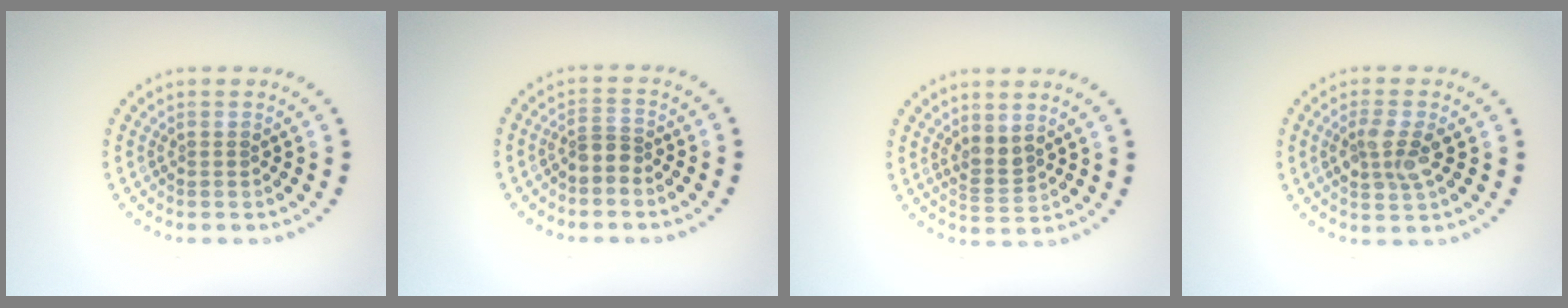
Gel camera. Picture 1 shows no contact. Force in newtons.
{"total": 1.9, "press": 1.5, "slide": 1.2}
{"total": 1.9, "press": 1.6, "slide": 1.1}
{"total": 2.8, "press": 2.7, "slide": 0.6}